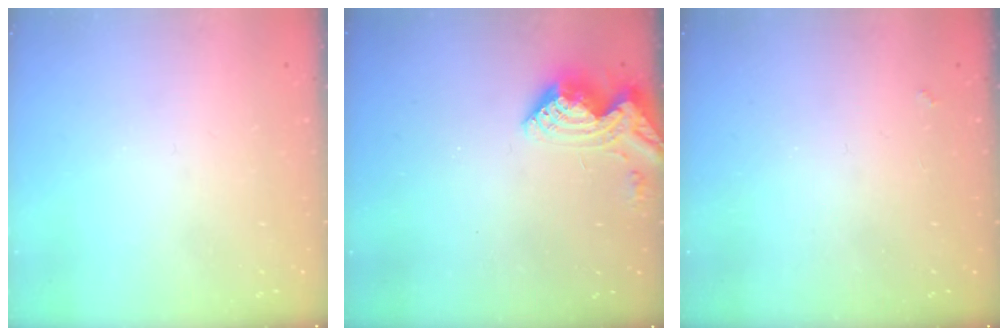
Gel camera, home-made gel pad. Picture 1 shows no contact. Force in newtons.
{"total": 11.1, "press": 11.1, "slide": 0.8}
{"total": 1.3, "press": 1.3, "slide": 0.4}